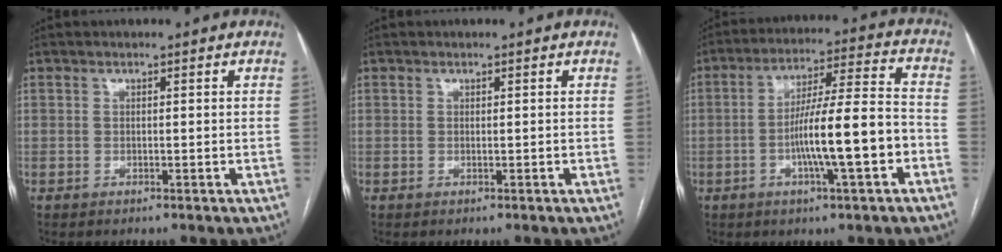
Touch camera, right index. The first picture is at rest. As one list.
[{"total": 0.0}, {"total": 12.7, "force": [-3.8, 0.6, 12.1], "torque": [-0.208, 0.011, -0.063]}]